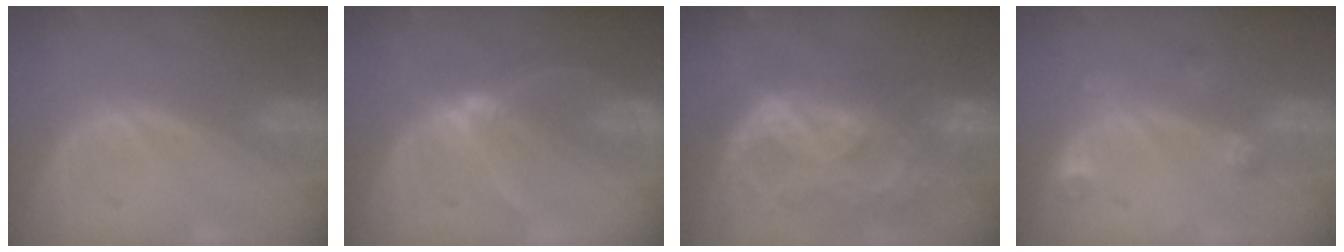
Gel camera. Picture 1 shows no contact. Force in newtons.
{"total": 6.0, "press": 5.5, "slide": 2.3}
{"total": 10.9, "press": 9.2, "slide": 5.8}
{"total": 3.0, "press": 2.9, "slide": 0.6}